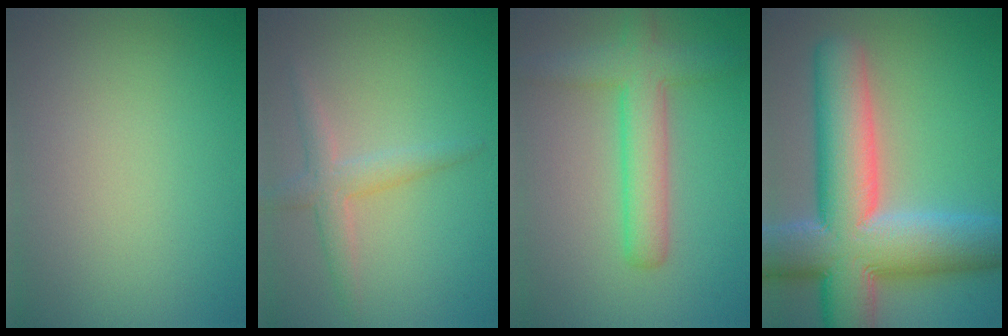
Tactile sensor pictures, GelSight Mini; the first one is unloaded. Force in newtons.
{"total": 2.6, "press": 2.5, "slide": 0.1}
{"total": 4.9, "press": 4.9, "slide": 0.3}
{"total": 14.1, "press": 14.1, "slide": 0.8}